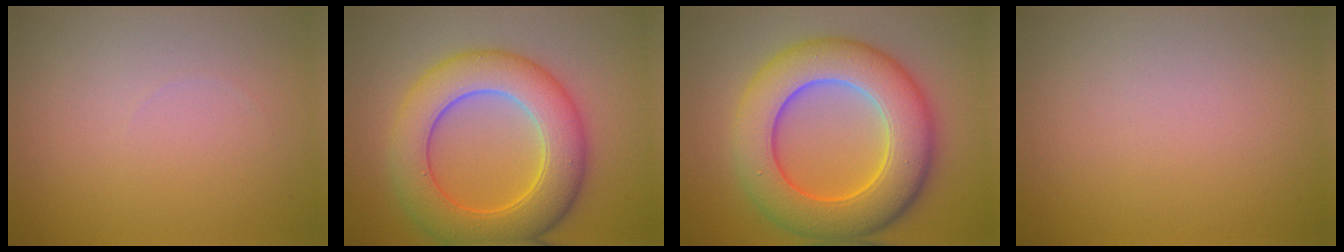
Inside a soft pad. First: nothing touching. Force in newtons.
{"total": 8.9, "press": 8.9, "slide": 0.3}
{"total": 10.6, "press": 10.6, "slide": 0.2}
{"total": 0.0}